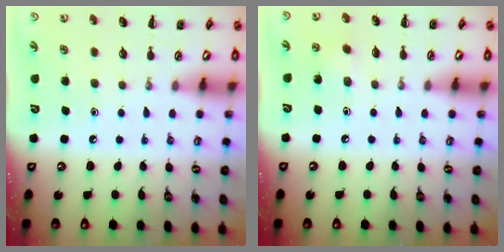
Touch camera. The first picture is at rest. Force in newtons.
{"total": 5.8, "press": 5.6, "slide": 1.5}